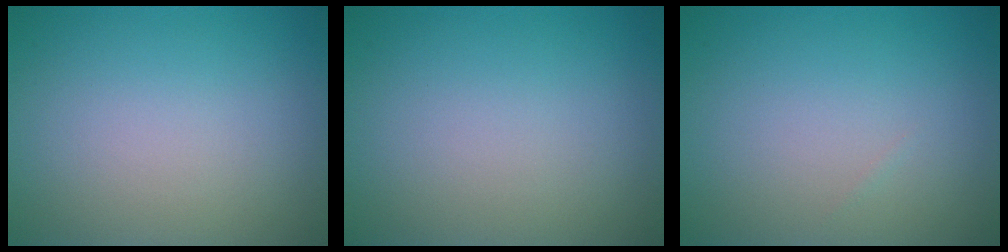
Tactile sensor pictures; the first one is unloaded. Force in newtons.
{"total": 0.0}
{"total": 0.0}